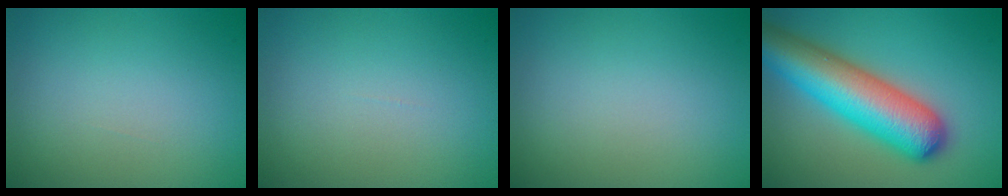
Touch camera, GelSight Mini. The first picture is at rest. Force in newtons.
{"total": 0.0}
{"total": 0.0}
{"total": 10.1, "press": 10.1, "slide": 0.4}